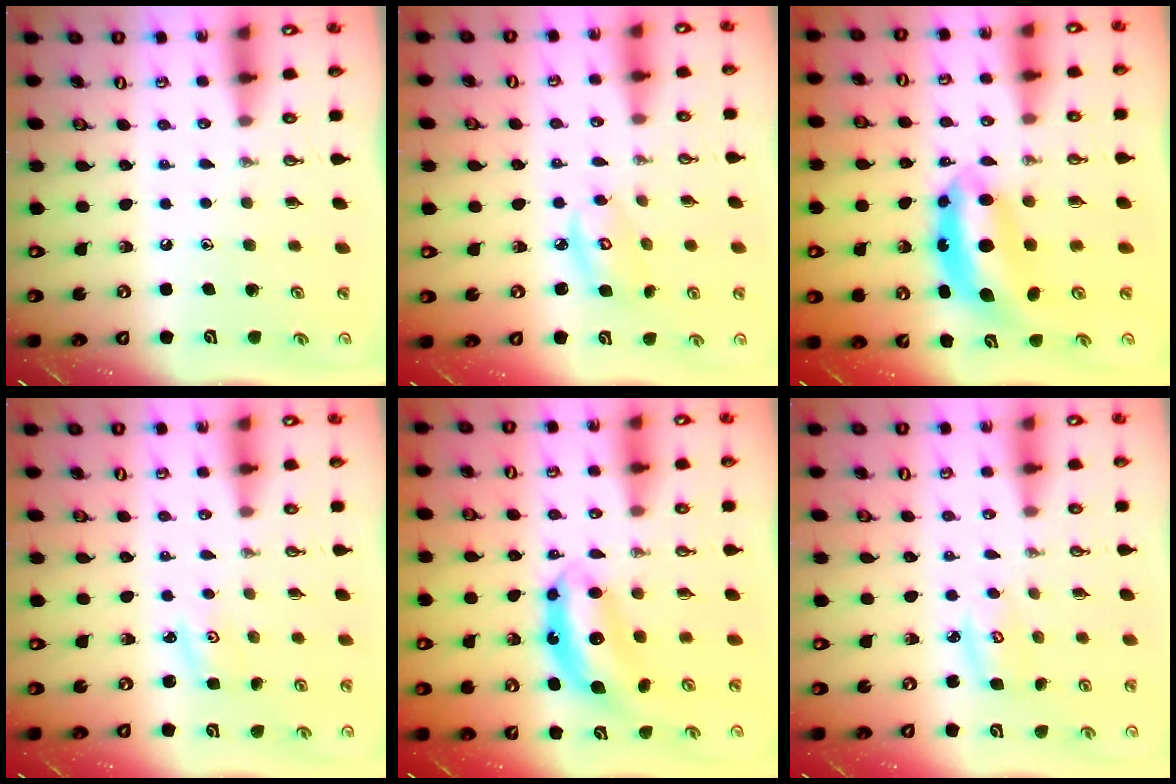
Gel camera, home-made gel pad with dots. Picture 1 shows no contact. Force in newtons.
{"total": 5.8, "press": 5.8, "slide": 0.4}
{"total": 6.8, "press": 6.8, "slide": 0.6}
{"total": 2.5, "press": 2.5, "slide": 0.3}
{"total": 7.3, "press": 7.3, "slide": 0.3}
{"total": 5.1, "press": 5.1, "slide": 0.2}